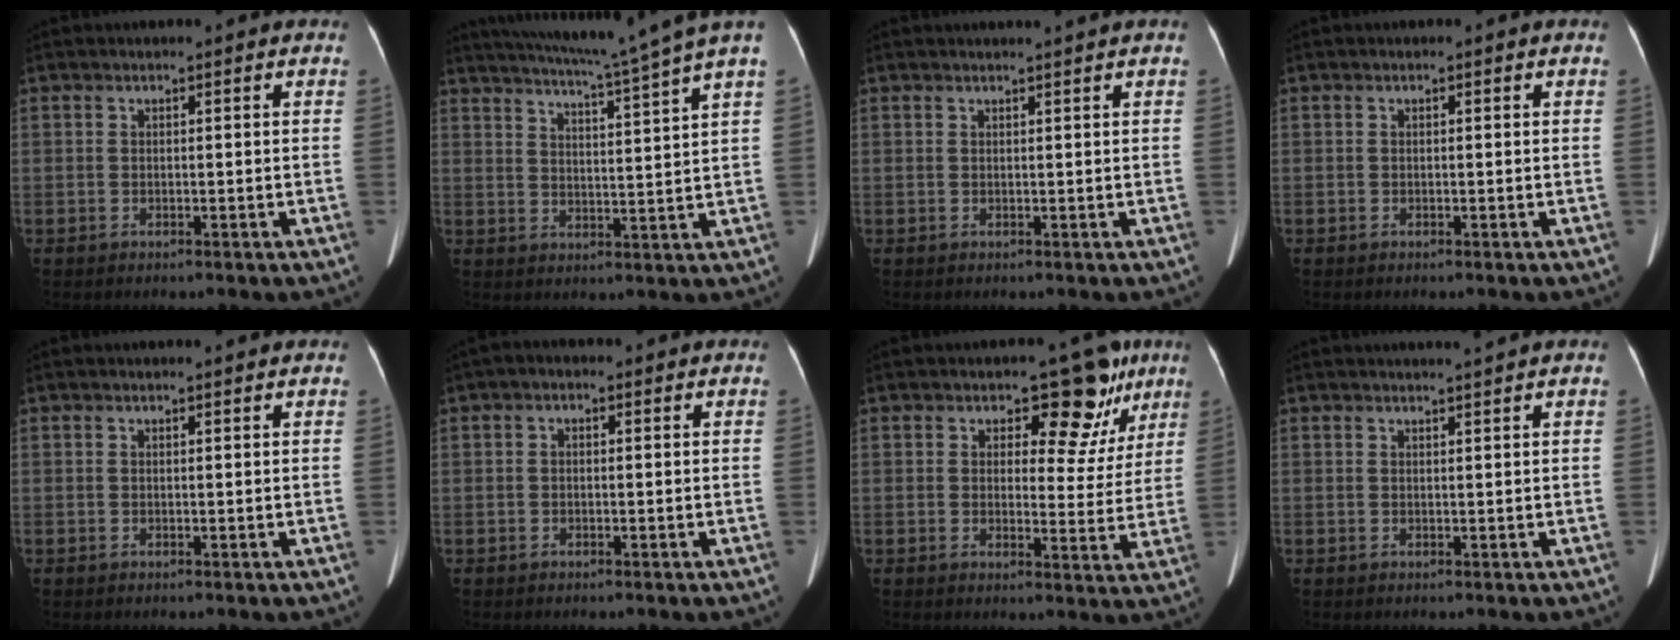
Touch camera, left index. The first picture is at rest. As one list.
[{"total": 14.5, "force": [12.1, -2.3, 7.6], "torque": [-0.128, -0.020, 0.163]}, {"total": 1.8, "force": [1.6, -0.6, 0.7], "torque": [-0.010, 0.002, 0.026]}, {"total": 0.0}, {"total": 1.6, "force": [1.5, 0.0, 0.5], "torque": [-0.010, 0.006, 0.017]}, {"total": 1.3, "force": [0.4, 0.8, 0.9], "torque": [-0.019, 0.015, 0.004]}, {"total": 8.8, "force": [5.6, 5.1, 4.6], "torque": [-0.035, 0.007, 0.063]}, {"total": 2.3, "force": [2.0, -0.7, 0.8], "torque": [-0.010, 0.001, 0.030]}]